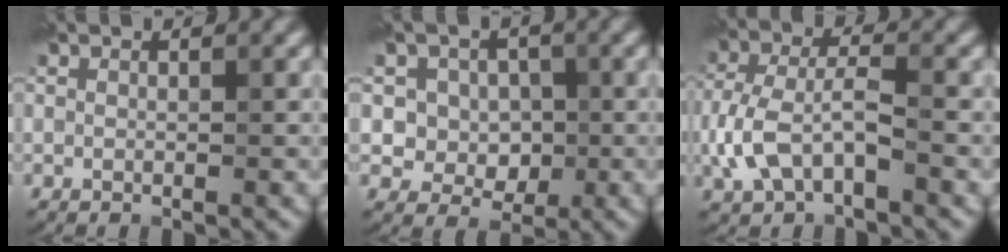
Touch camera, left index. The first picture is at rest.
{"total": 4.6, "force": [0.8, 4.1, 1.9], "torque": [-0.020, 0.005, 0.006]}
{"total": 4.7, "force": [-1.7, 2.3, 3.7], "torque": [-0.084, 0.008, -0.037]}